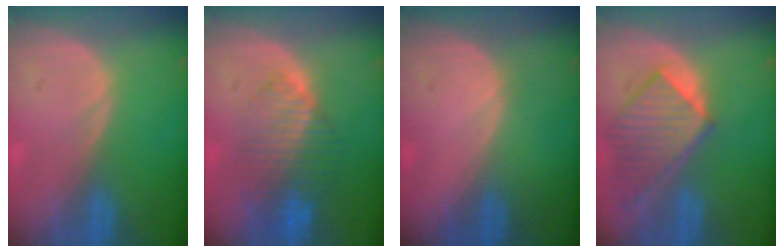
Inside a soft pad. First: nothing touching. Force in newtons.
{"total": 8.4, "press": 7.1, "slide": 4.4}
{"total": 0.6, "press": 0.1, "slide": 0.6}
{"total": 8.5, "press": 7.8, "slide": 3.5}